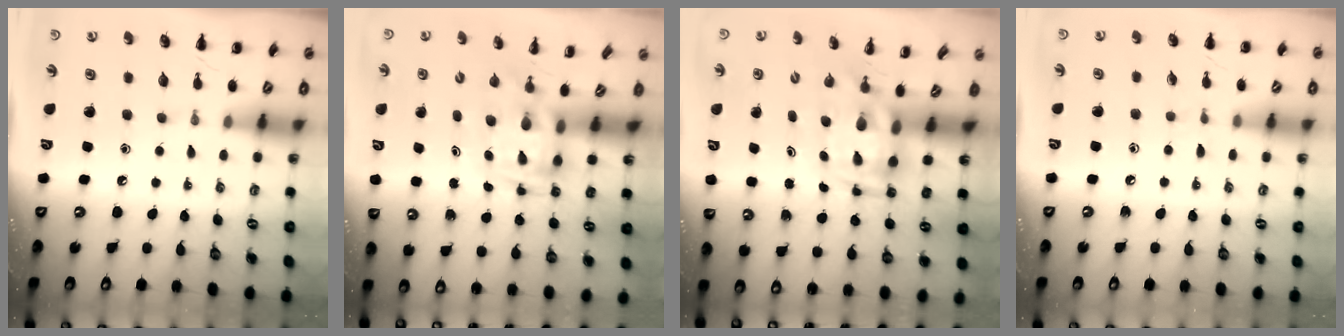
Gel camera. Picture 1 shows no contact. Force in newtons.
{"total": 3.5, "press": 3.4, "slide": 0.7}
{"total": 4.1, "press": 4.0, "slide": 0.9}
{"total": 3.7, "press": 3.4, "slide": 1.6}